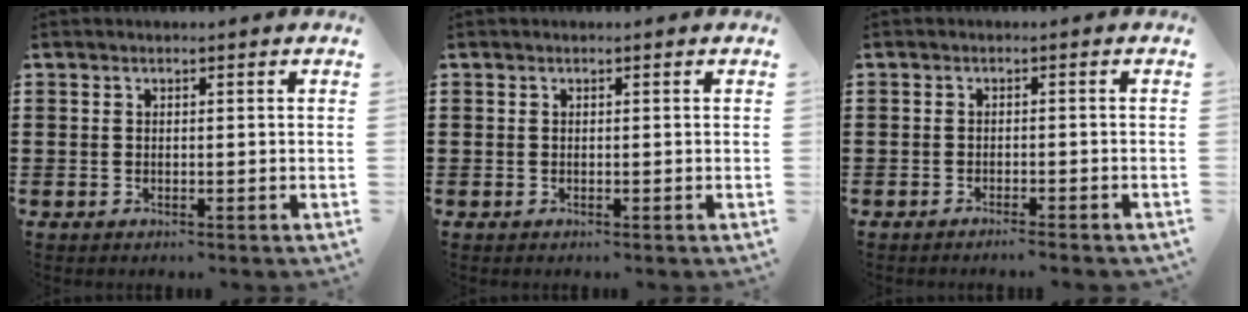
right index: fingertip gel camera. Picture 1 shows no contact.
{"total": 0.0}
{"total": 1.3, "force": [-1.2, -0.2, 0.4], "torque": [-0.008, 0.001, -0.025]}